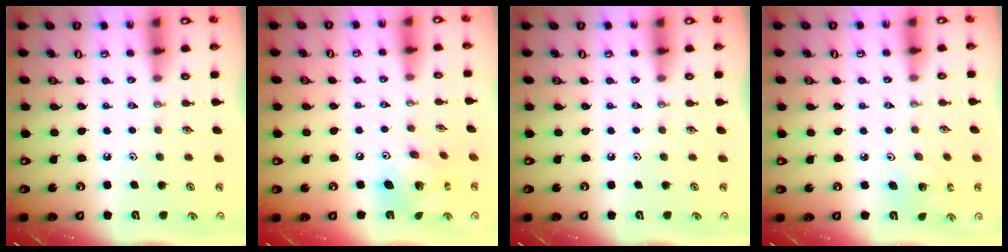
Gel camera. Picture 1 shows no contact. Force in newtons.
{"total": 12.9, "press": 12.9, "slide": 1.0}
{"total": 0.0}
{"total": 4.0, "press": 4.0, "slide": 0.2}